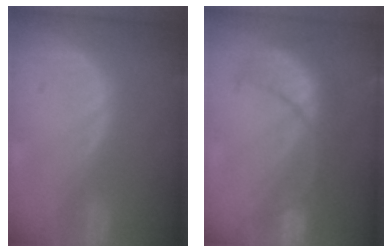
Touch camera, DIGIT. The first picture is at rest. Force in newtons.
{"total": 8.1, "press": 8.1, "slide": 0.6}